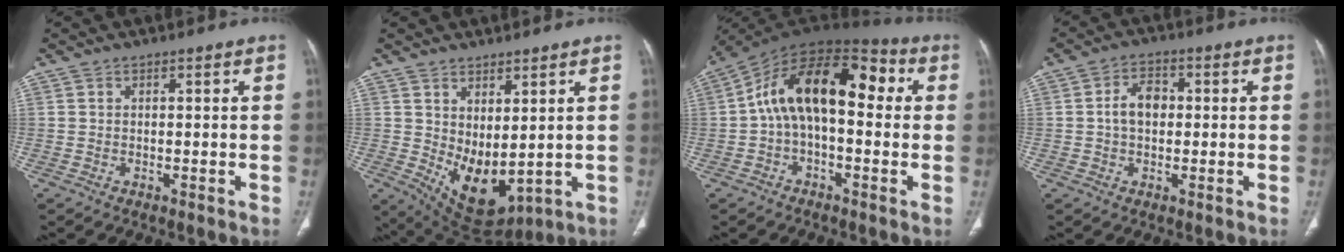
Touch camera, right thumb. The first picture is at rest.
{"total": 10.1, "force": [1.0, 5.5, 8.5], "torque": [-0.126, -0.025, 0.049]}
{"total": 17.0, "force": [1.5, 9.4, 14.2], "torque": [-0.206, 0.056, 0.011]}
{"total": 5.5, "force": [0.2, 3.8, 4.0], "torque": [-0.062, 0.015, -0.002]}